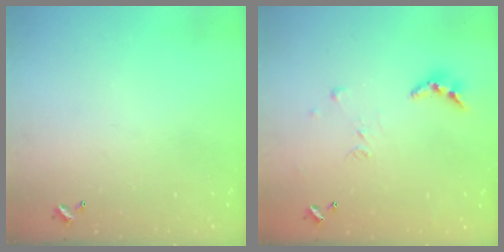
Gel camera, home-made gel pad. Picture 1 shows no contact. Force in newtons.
{"total": 8.1, "press": 8.1, "slide": 0.7}